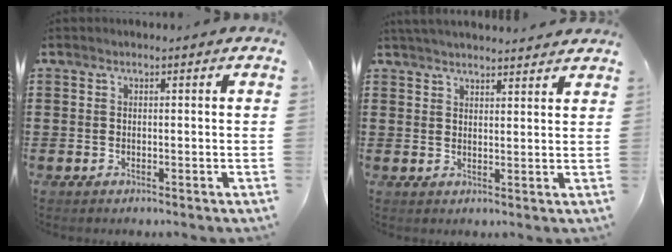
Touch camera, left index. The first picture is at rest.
{"total": 2.8, "force": [2.8, 0.0, 0.3], "torque": [-0.015, -0.004, 0.052]}